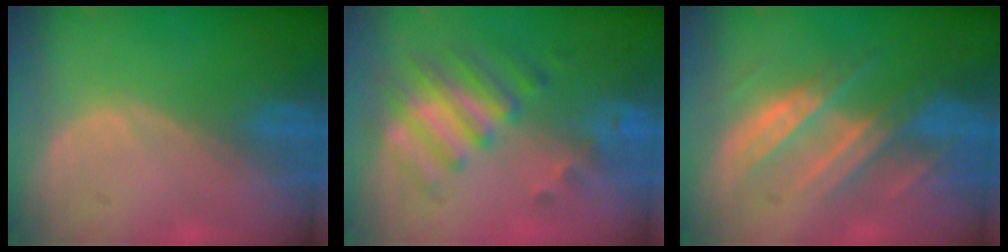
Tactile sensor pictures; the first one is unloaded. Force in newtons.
{"total": 8.1, "press": 7.0, "slide": 3.9}
{"total": 8.4, "press": 7.7, "slide": 3.5}